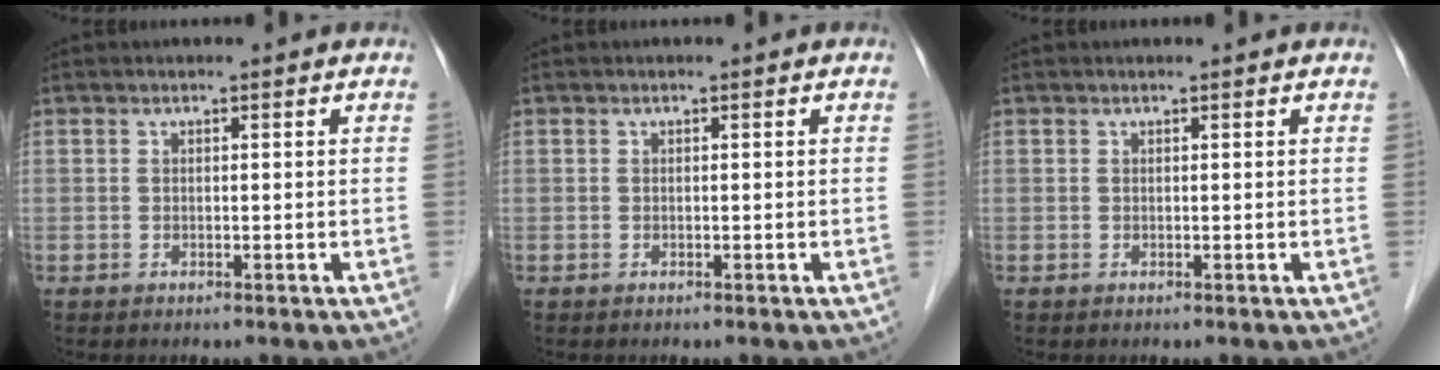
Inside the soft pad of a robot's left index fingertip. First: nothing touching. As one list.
[{"total": 0.0}, {"total": 0.8, "force": [0.7, 0.0, 0.3], "torque": [-0.007, 0.007, 0.012]}]